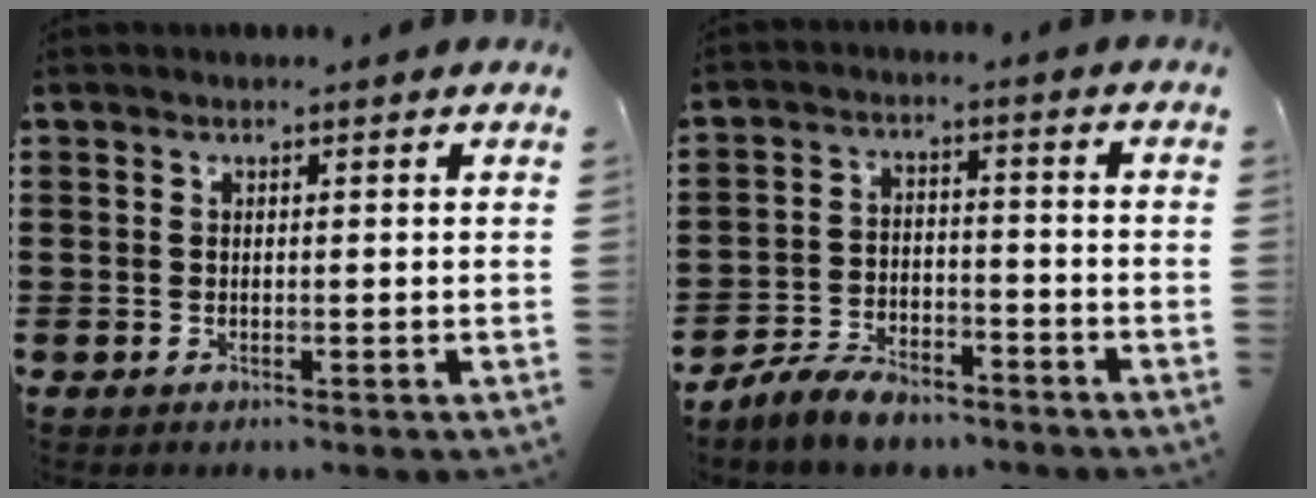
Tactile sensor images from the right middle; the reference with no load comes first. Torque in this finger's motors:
{"motor_torque": [2.14, 0.00, 0.33, 0.07]}